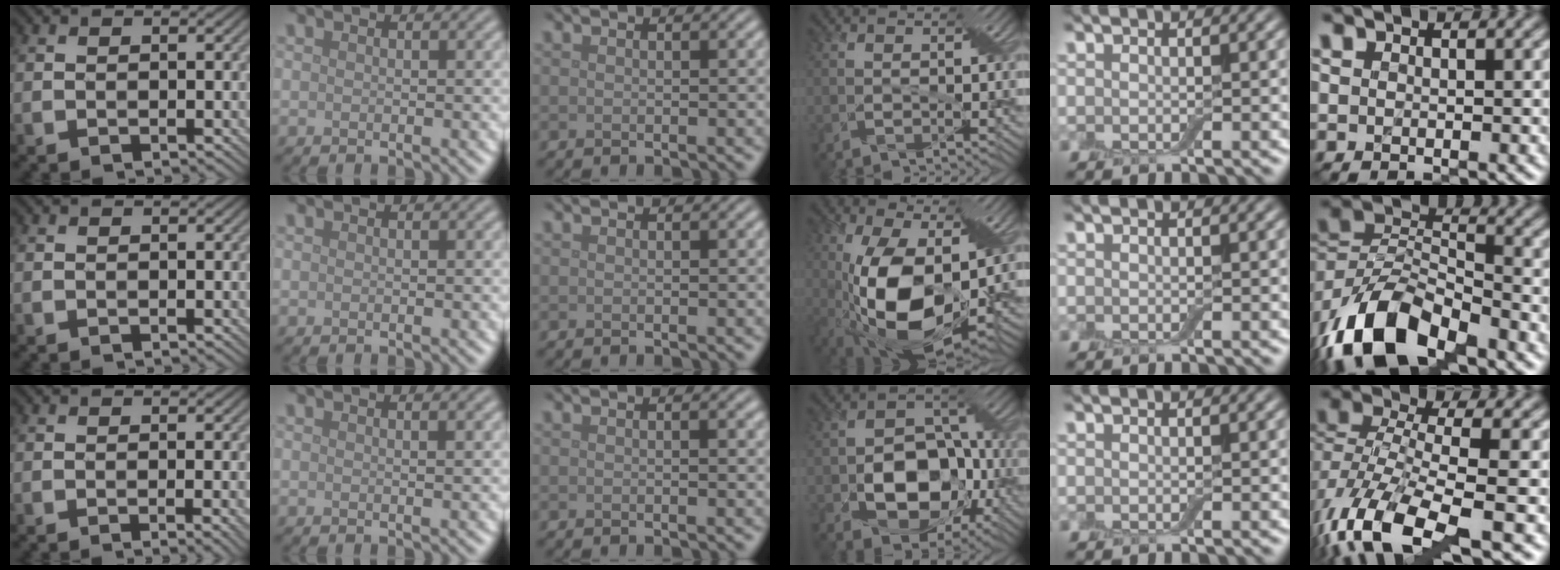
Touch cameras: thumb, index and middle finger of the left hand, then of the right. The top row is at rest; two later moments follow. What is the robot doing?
{"motion": "cut", "object": "aluminum foil"}